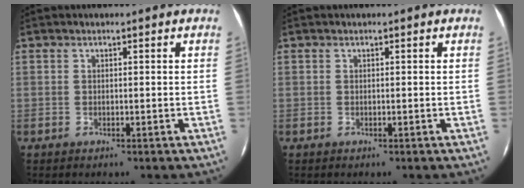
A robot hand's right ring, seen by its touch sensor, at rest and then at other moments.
{"total": 0.0}